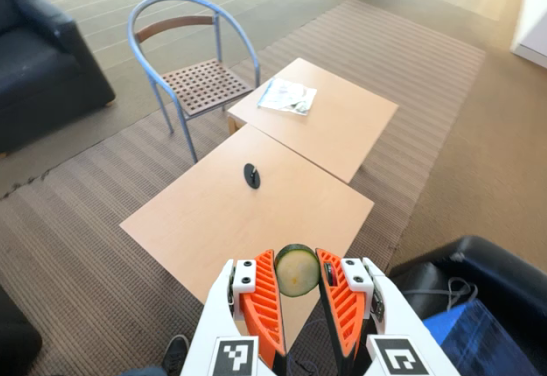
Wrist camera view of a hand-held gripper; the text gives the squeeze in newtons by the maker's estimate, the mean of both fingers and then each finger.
{"total": 11.2, "left": 11.6, "right": 10.7}